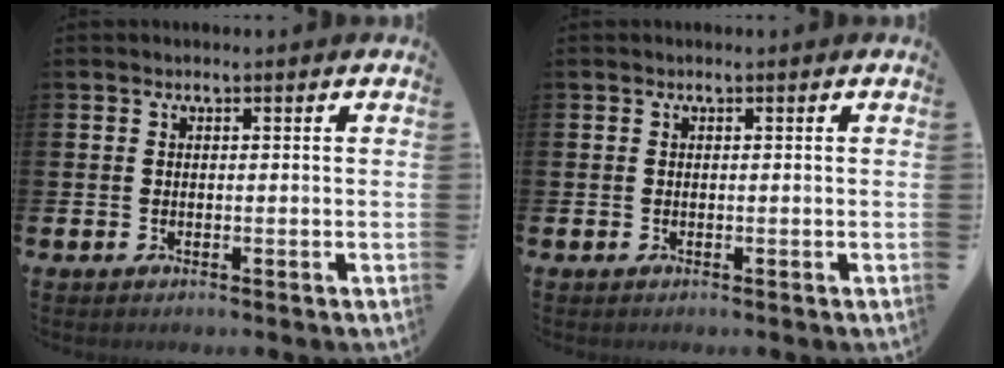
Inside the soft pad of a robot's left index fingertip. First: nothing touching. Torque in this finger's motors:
{"motor_torque": [-0.03, 0.01, 0.09, 0.00]}